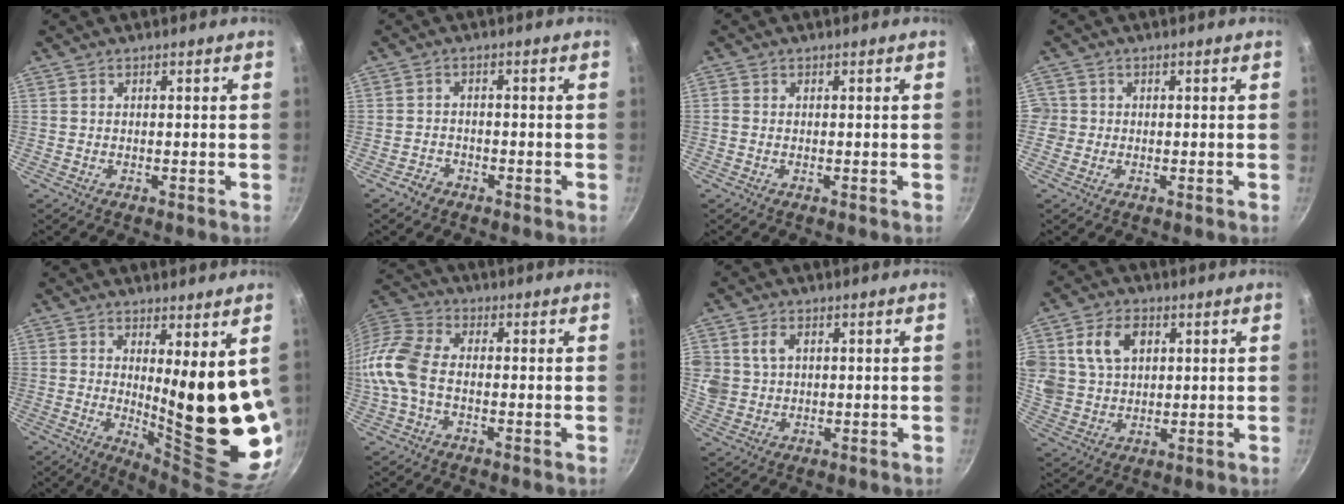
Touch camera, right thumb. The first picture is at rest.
{"total": 2.5, "force": [-1.8, 1.6, 0.5], "torque": [-0.003, 0.025, -0.030]}
{"total": 0.7, "force": [-0.2, 0.6, 0.3], "torque": [-0.006, 0.002, -0.006]}
{"total": 2.6, "force": [-0.5, 2.5, 0.4], "torque": [0.006, 0.008, -0.012]}
{"total": 16.5, "force": [2.8, 4.1, 15.7], "torque": [-0.200, -0.063, 0.052]}
{"total": 10.0, "force": [-1.9, 6.3, 7.5], "torque": [-0.155, 0.034, -0.061]}
{"total": 6.7, "force": [2.0, 5.4, 3.5], "torque": [-0.057, -0.002, 0.043]}
{"total": 12.4, "force": [4.1, 9.3, 7.2], "torque": [-0.133, 0.002, 0.078]}